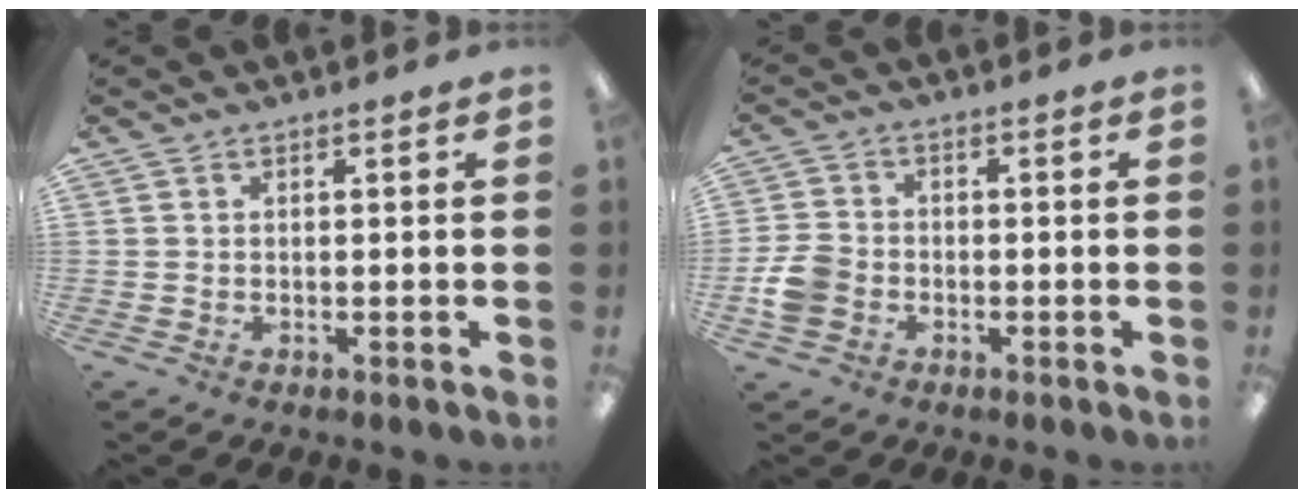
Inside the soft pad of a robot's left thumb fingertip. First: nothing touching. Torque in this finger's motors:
{"motor_torque": [-0.56, 0.57, 0.30, -0.35, 0.03]}